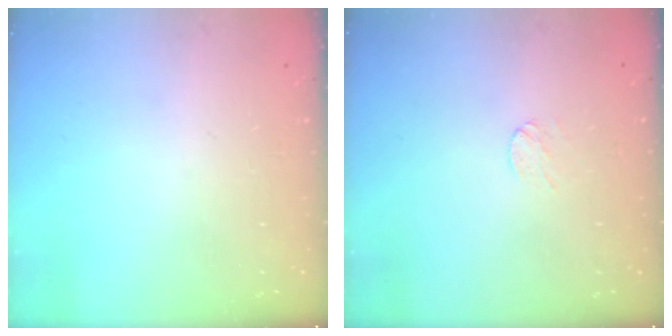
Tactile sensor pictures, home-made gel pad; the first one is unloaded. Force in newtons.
{"total": 2.6, "press": 2.5, "slide": 0.3}